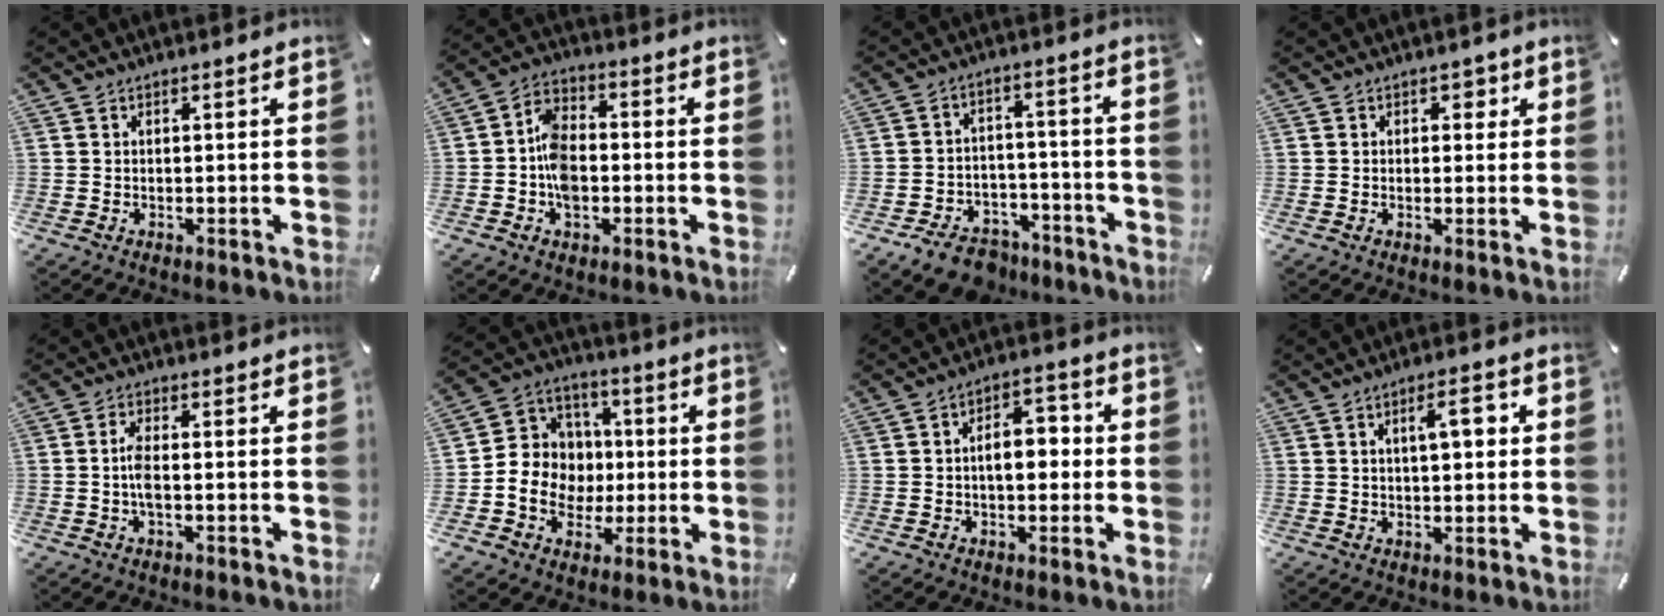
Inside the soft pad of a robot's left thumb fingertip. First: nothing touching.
{"total": 8.2, "force": [-2.2, 5.9, 5.2], "torque": [-0.106, 0.021, -0.036]}
{"total": 9.5, "force": [-7.2, 5.4, 3.1], "torque": [-0.040, 0.059, -0.127]}
{"total": 2.1, "force": [0.4, 1.8, 1.0], "torque": [0.004, -0.002, -0.002]}
{"total": 4.1, "force": [-0.7, 1.4, 3.8], "torque": [-0.081, 0.001, -0.018]}
{"total": 11.4, "force": [-1.8, 10.9, 2.8], "torque": [-0.043, 0.019, -0.024]}
{"total": 7.7, "force": [-0.8, 4.7, 6.0], "torque": [-0.067, 0.003, -0.023]}
{"total": 6.4, "force": [1.7, 2.7, 5.5], "torque": [-0.087, 0.003, 0.020]}